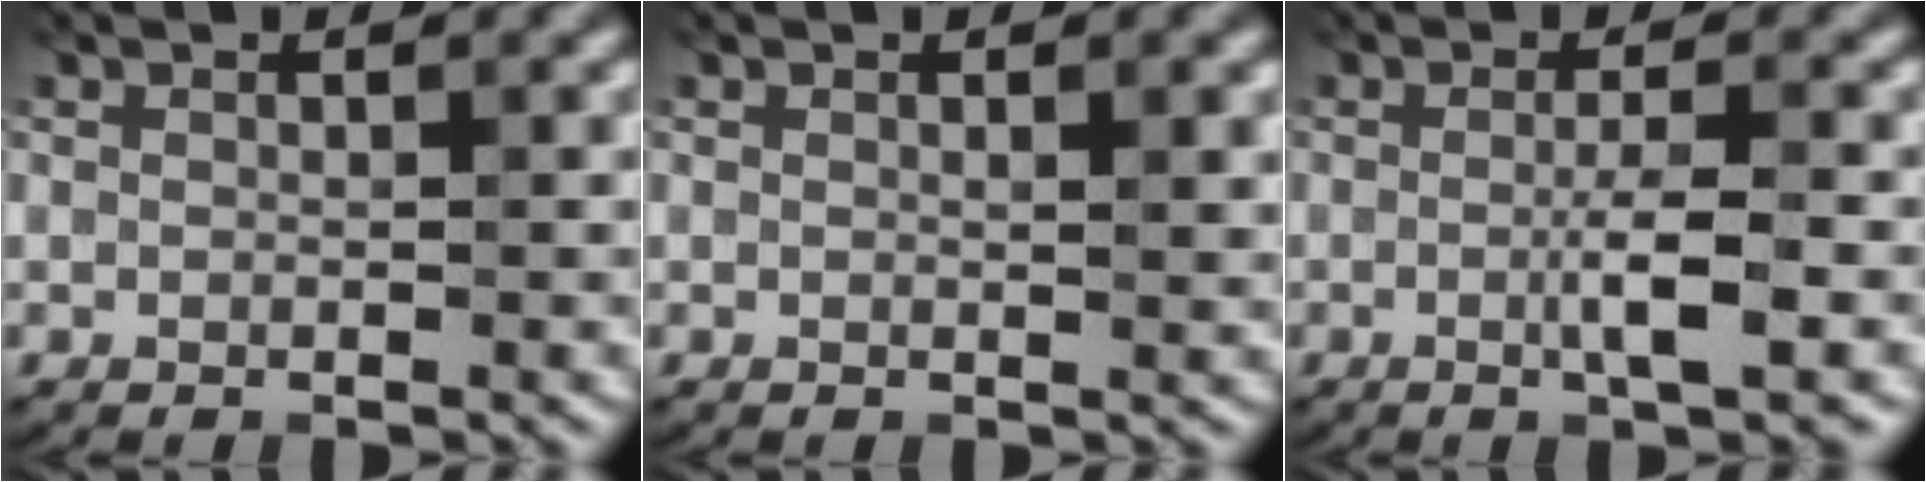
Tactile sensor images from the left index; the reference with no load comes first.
{"total": 1.3, "force": [0.4, 0.3, 1.2], "torque": [-0.020, 0.001, 0.008]}
{"total": 3.1, "force": [-0.6, 0.1, 3.1], "torque": [-0.057, 0.003, -0.011]}